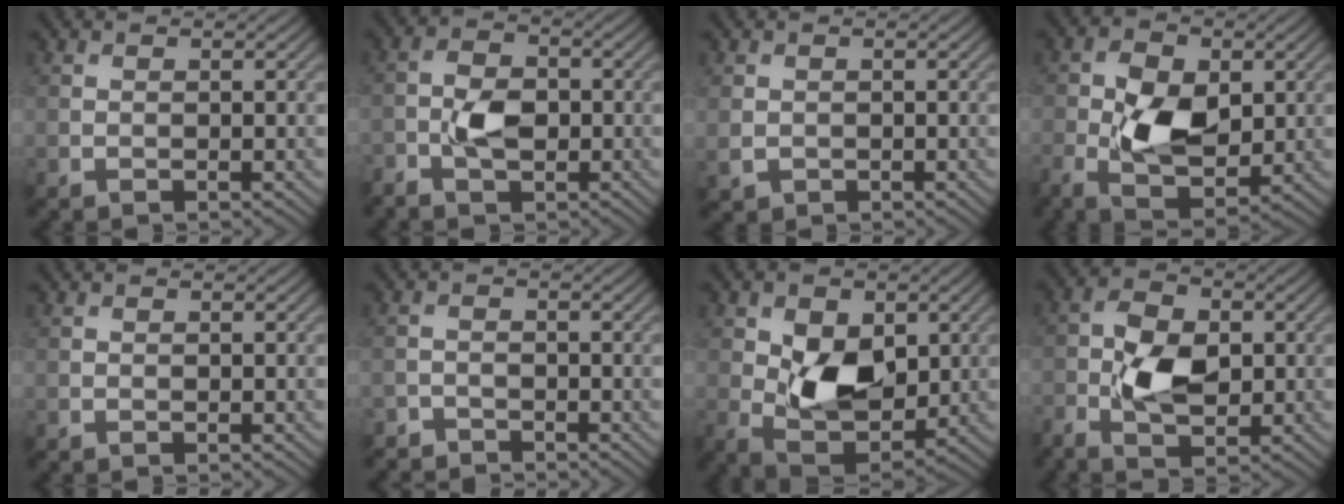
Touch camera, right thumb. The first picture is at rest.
{"total": 4.7, "force": [-1.6, 2.9, 3.3], "torque": [-0.069, 0.001, -0.034]}
{"total": 1.7, "force": [-0.1, 1.5, 0.7], "torque": [-0.023, -0.008, 0.000]}
{"total": 8.8, "force": [-0.4, 5.1, 7.2], "torque": [-0.145, -0.005, -0.012]}
{"total": 0.0}
{"total": 2.1, "force": [-2.1, 0.6, 0.1], "torque": [0.002, -0.001, -0.046]}
{"total": 8.5, "force": [0.9, 5.5, 6.4], "torque": [-0.125, -0.013, 0.017]}
{"total": 7.2, "force": [-1.1, 4.1, 5.8], "torque": [-0.120, 0.000, -0.027]}